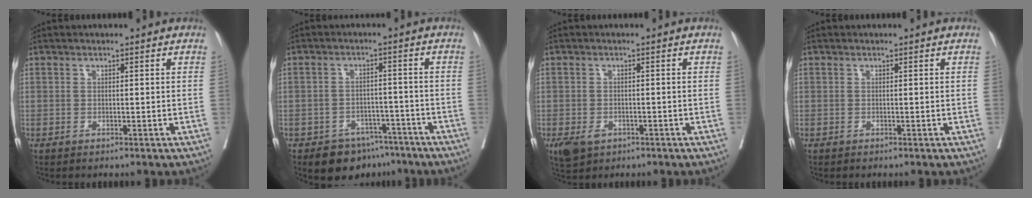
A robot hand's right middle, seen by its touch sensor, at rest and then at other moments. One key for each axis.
{"total": 7.6, "fx": -5.9, "fy": 4.4, "fz": 2.0, "tx": -0.017, "ty": 0.011, "tz": -0.083}
{"total": 3.8, "fx": -2.0, "fy": 2.6, "fz": 1.9, "tx": -0.034, "ty": -0.004, "tz": -0.026}
{"total": 0.0}